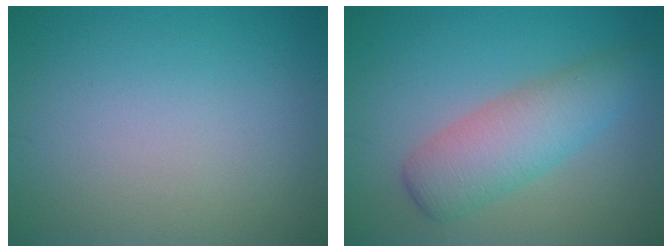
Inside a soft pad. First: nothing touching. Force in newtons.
{"total": 5.0, "press": 5.0, "slide": 0.2}